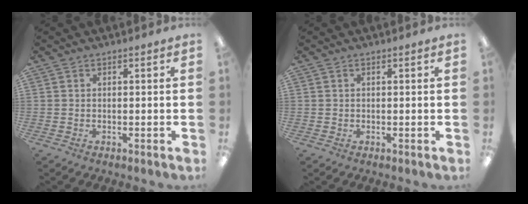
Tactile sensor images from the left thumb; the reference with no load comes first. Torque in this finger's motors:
{"motor_torque": [-0.20, 0.01, 0.12, -0.18, 0.00]}